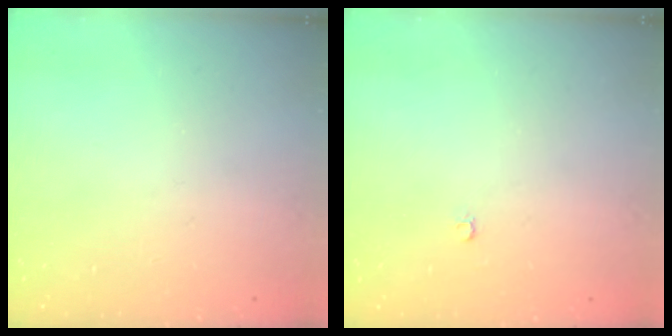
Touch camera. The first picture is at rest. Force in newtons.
{"total": 2.0, "press": 2.0, "slide": 0.4}